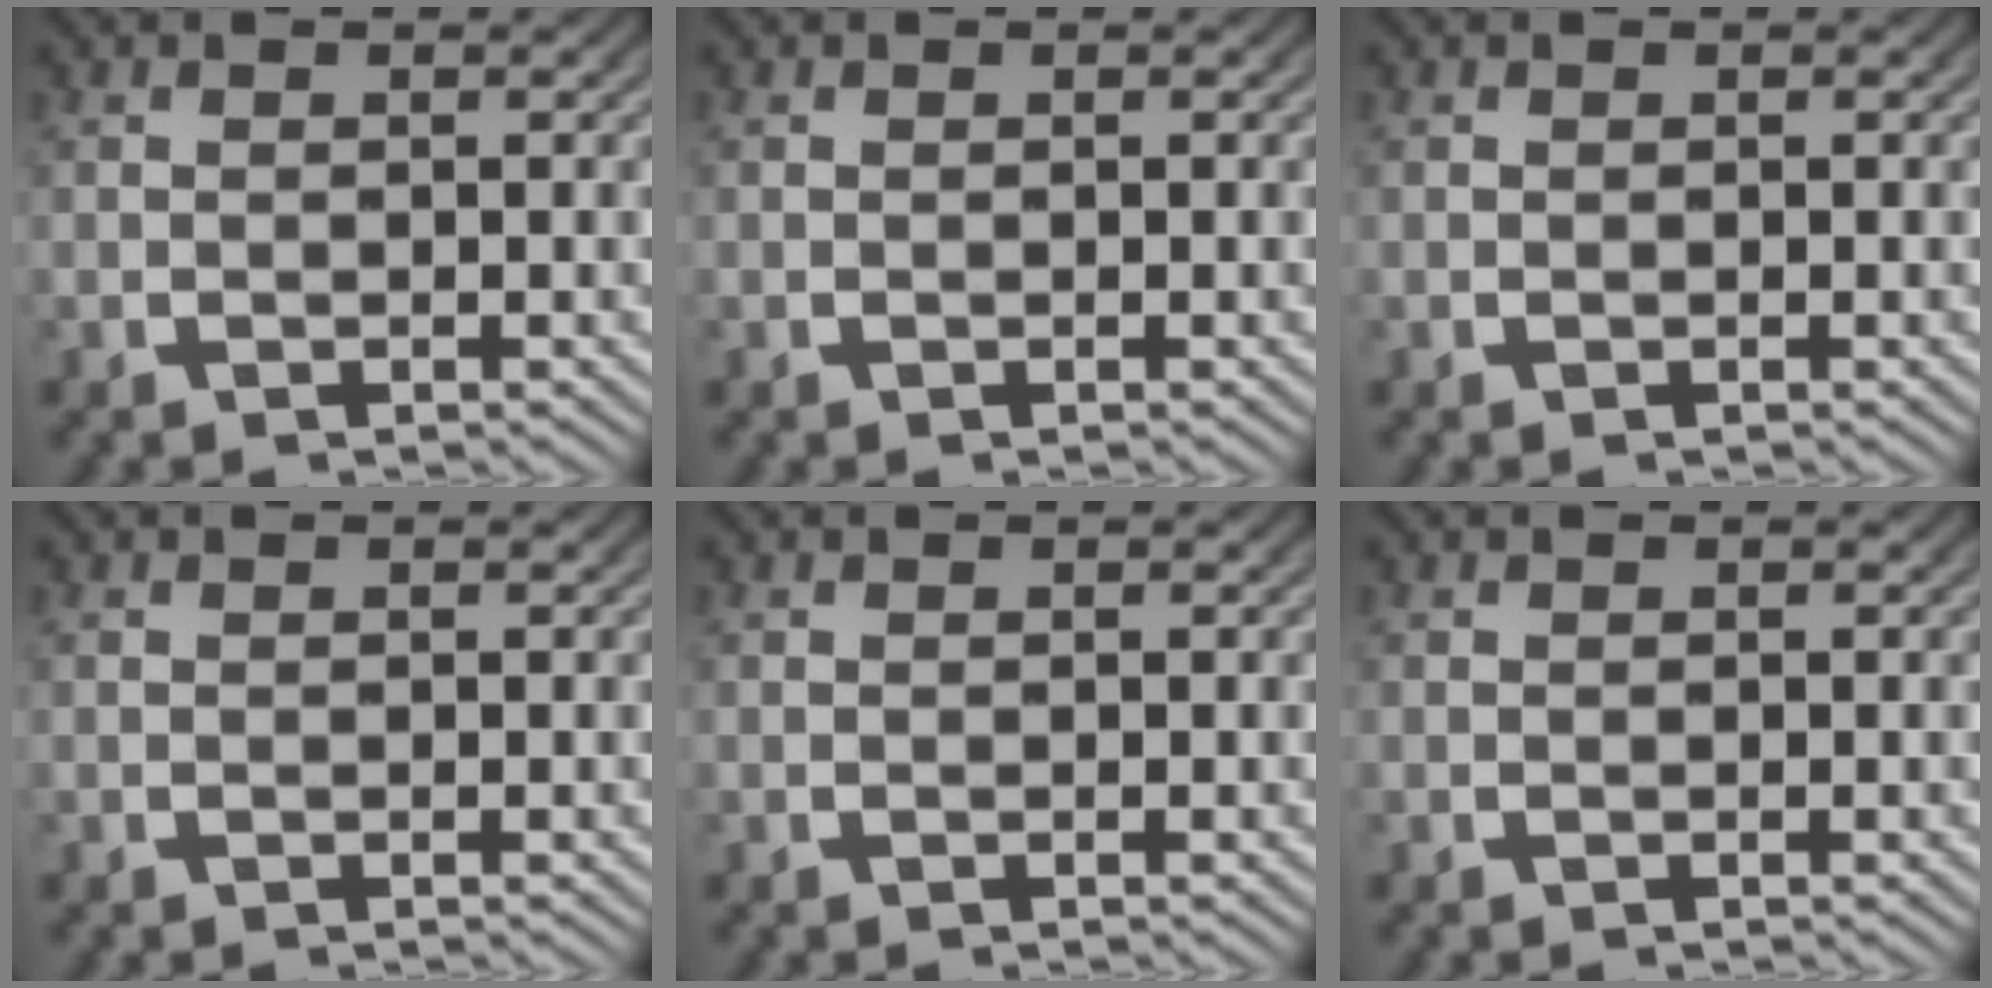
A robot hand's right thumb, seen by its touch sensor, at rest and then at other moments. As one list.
[{"total": 0.0}, {"total": 0.0}, {"total": 0.0}, {"total": 0.0}, {"total": 0.0}]